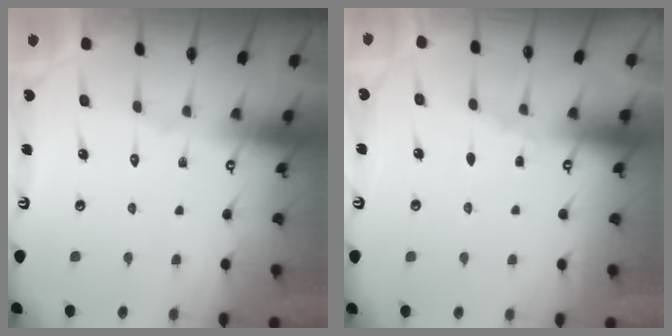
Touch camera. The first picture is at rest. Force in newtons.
{"total": 2.7, "press": 2.7, "slide": 0.4}